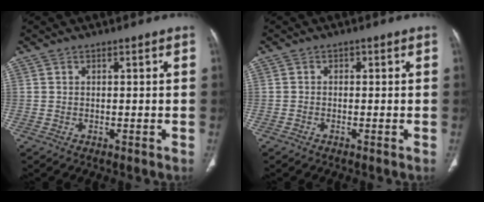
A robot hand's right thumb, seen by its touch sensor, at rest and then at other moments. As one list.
[{"total": 0.5, "force": [-0.3, 0.5, 0.0], "torque": [0.008, 0.003, -0.010]}]